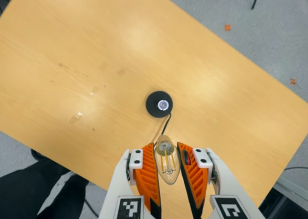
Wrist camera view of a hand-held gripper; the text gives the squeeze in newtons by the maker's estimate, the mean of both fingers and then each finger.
{"total": 10.5, "left": 10.2, "right": 10.7}